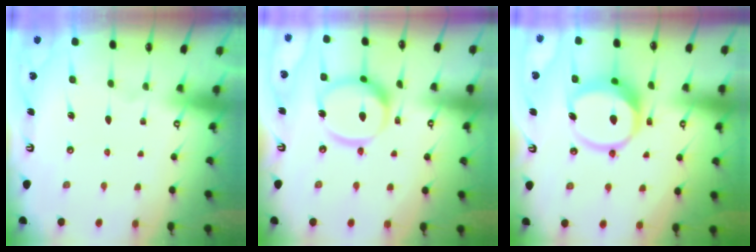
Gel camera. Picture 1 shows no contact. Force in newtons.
{"total": 14.1, "press": 14.1, "slide": 1.3}
{"total": 11.8, "press": 11.7, "slide": 1.6}